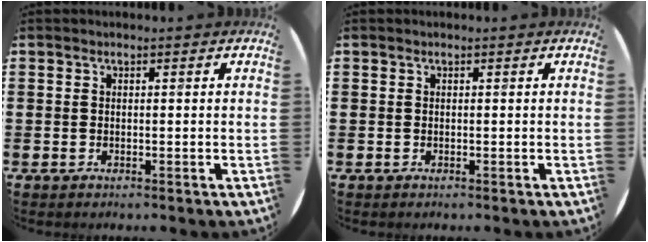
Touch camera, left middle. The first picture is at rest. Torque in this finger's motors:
{"motor_torque": [-0.02, -0.02, 0.00, 0.00]}